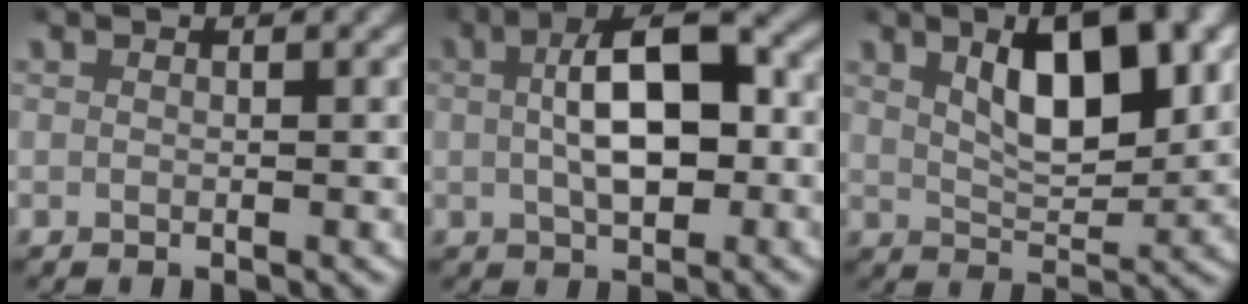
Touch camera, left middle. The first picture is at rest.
{"total": 7.2, "force": [0.4, 3.4, 6.3], "torque": [-0.092, 0.010, 0.009]}
{"total": 6.8, "force": [2.4, 2.7, 5.7], "torque": [-0.078, 0.004, 0.044]}